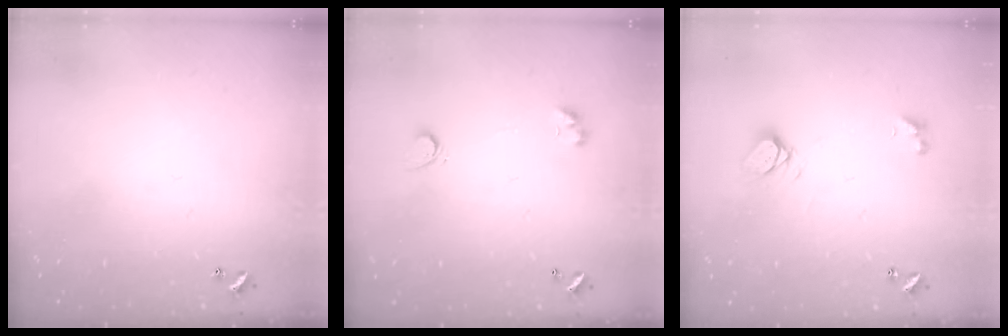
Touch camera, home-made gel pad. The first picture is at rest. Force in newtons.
{"total": 2.9, "press": 2.6, "slide": 1.3}
{"total": 4.7, "press": 4.7, "slide": 0.4}